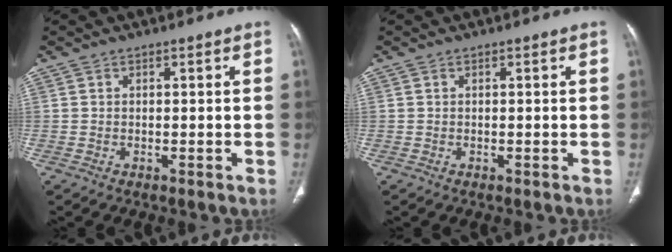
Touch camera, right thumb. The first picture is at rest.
{"total": 0.0}